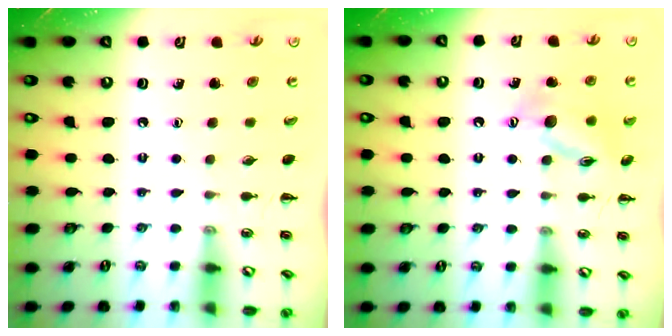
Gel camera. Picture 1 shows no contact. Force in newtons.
{"total": 13.5, "press": 13.4, "slide": 1.2}